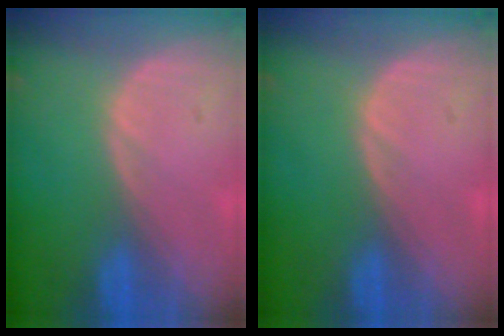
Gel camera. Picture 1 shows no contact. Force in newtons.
{"total": 0.0}